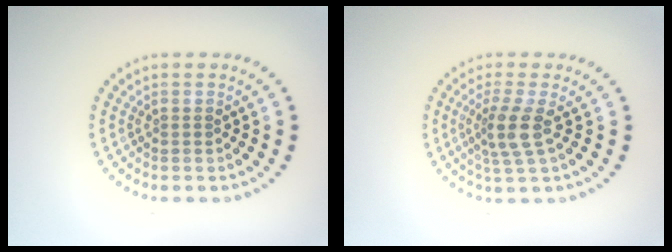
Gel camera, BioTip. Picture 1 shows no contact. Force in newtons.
{"total": 2.8, "press": 2.2, "slide": 1.8}